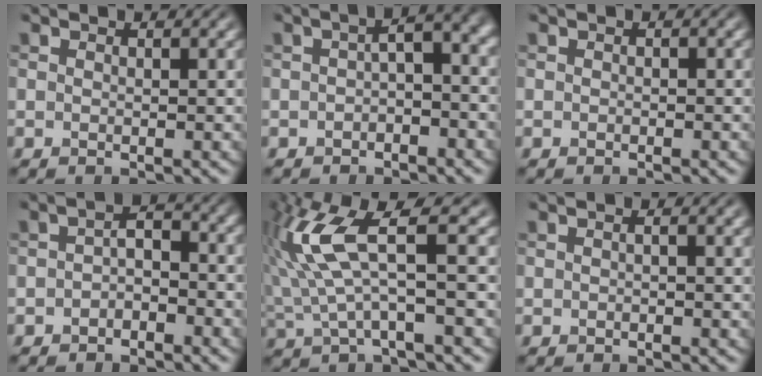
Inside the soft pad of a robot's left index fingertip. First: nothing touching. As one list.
[{"total": 3.9, "force": [-0.3, 1.4, 3.6], "torque": [-0.050, 0.012, -0.015]}, {"total": 0.0}, {"total": 2.7, "force": [-1.3, 1.4, 1.9], "torque": [-0.034, 0.009, -0.030]}, {"total": 7.3, "force": [1.5, 1.6, 7.0], "torque": [-0.160, 0.011, 0.029]}, {"total": 1.0, "force": [-0.1, 0.2, 0.9], "torque": [-0.019, 0.006, -0.009]}]